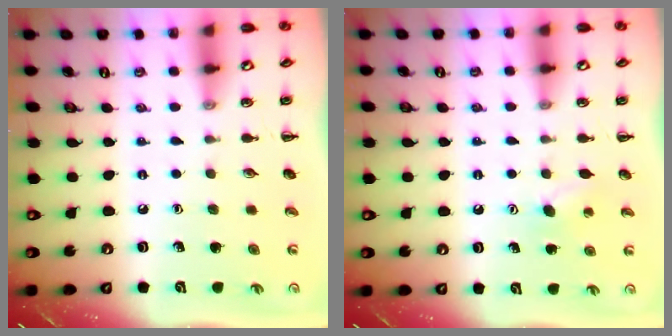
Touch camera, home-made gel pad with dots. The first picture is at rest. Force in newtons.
{"total": 5.1, "press": 5.0, "slide": 0.9}